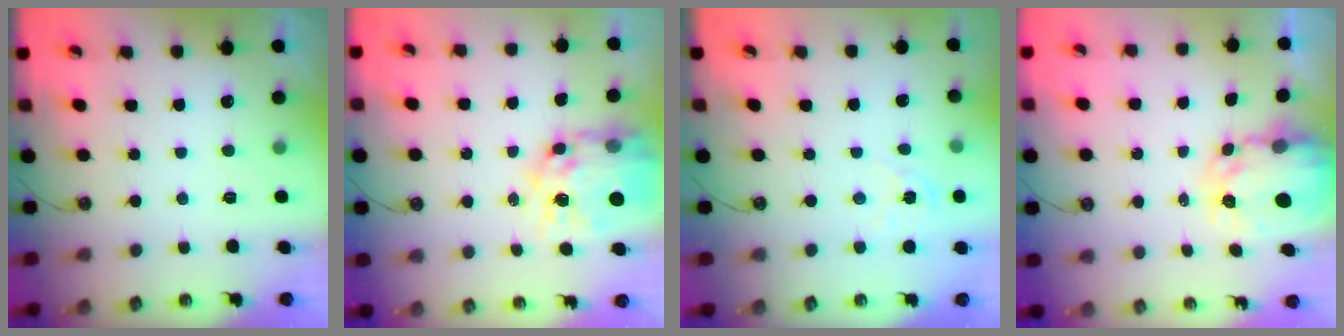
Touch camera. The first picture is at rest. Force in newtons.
{"total": 17.0, "press": 16.9, "slide": 1.7}
{"total": 3.4, "press": 3.4, "slide": 0.1}
{"total": 5.5, "press": 5.5, "slide": 0.3}